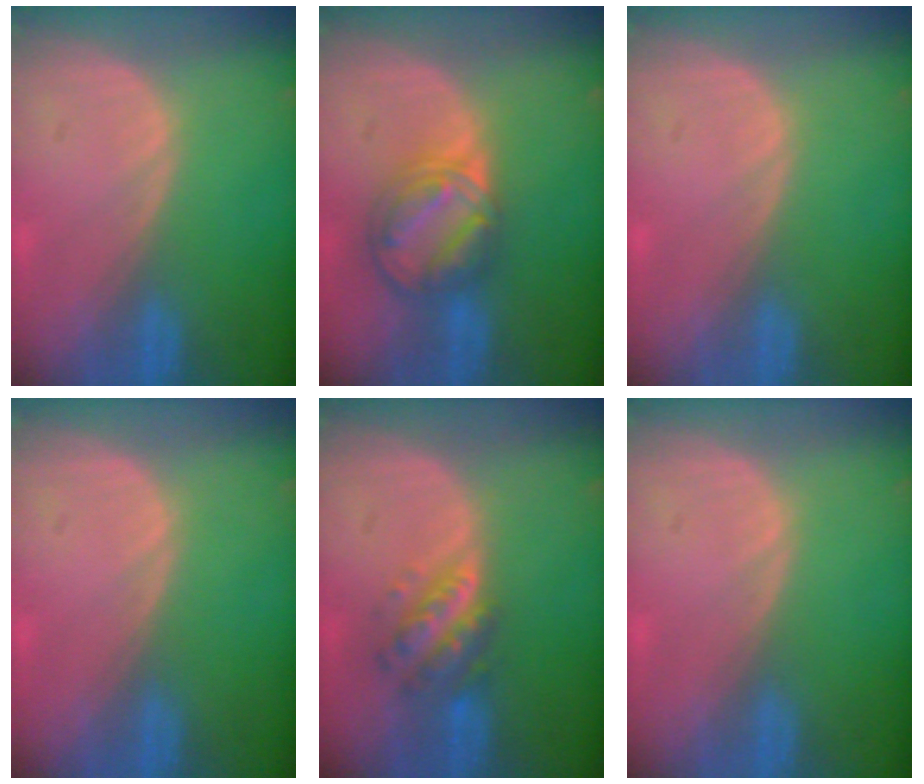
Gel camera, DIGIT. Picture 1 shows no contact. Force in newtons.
{"total": 8.1, "press": 7.0, "slide": 4.1}
{"total": 0.0}
{"total": 0.0}
{"total": 5.8, "press": 5.3, "slide": 2.4}
{"total": 0.0}